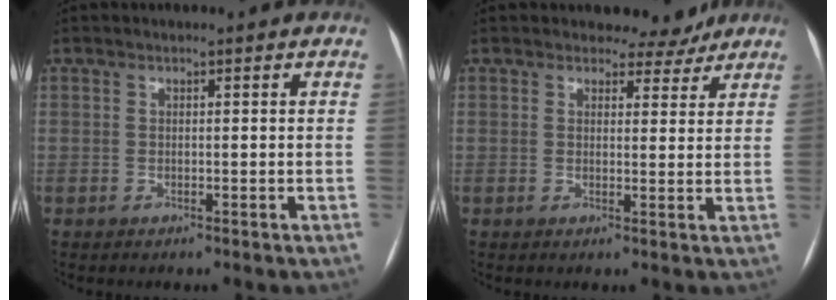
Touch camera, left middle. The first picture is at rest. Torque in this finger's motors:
{"motor_torque": [0.00, 0.00, -0.01, 0.00]}